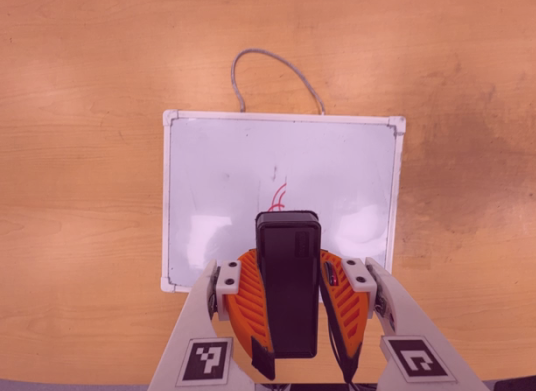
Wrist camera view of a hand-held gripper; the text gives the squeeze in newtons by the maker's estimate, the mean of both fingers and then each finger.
{"total": 10.2, "left": 8.5, "right": 11.9}